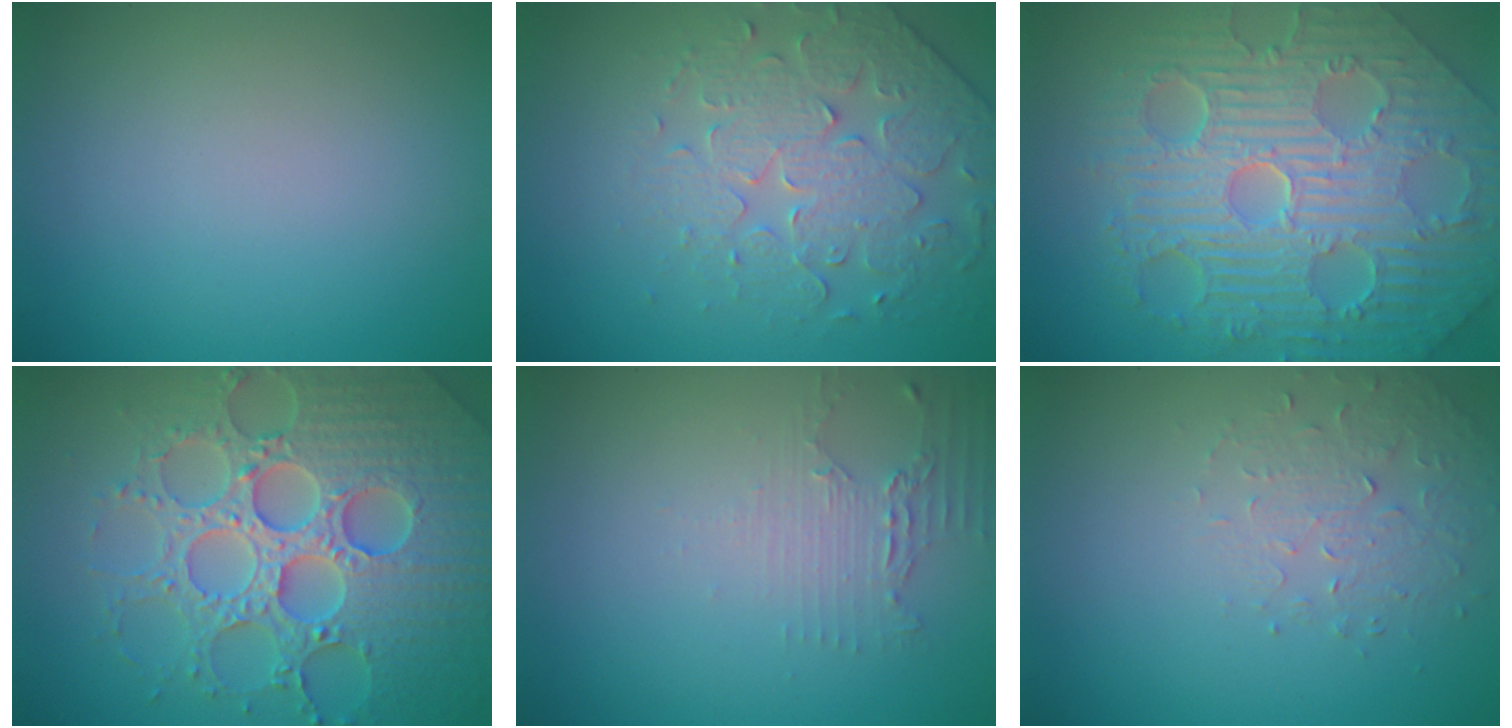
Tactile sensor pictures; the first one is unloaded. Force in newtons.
{"total": 4.2, "press": 4.1, "slide": 1.2}
{"total": 11.9, "press": 7.7, "slide": 9.0}
{"total": 8.0, "press": 7.8, "slide": 1.7}
{"total": 2.3, "press": 1.7, "slide": 1.5}
{"total": 1.6, "press": 1.1, "slide": 1.2}